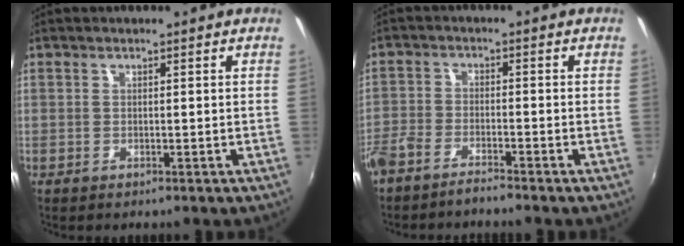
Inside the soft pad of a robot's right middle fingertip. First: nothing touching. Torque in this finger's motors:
{"motor_torque": [1.06, -1.08, 0.69, 0.21]}